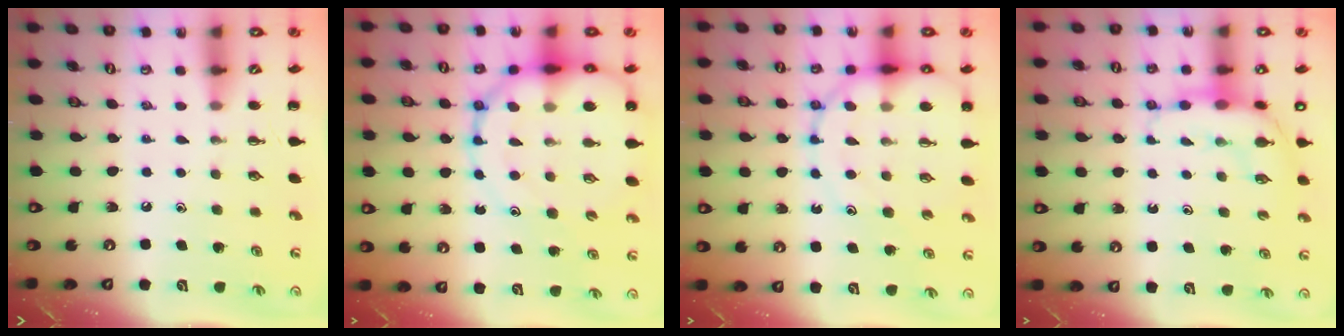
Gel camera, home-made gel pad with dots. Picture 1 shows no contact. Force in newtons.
{"total": 19.0, "press": 18.5, "slide": 4.1}
{"total": 13.9, "press": 13.6, "slide": 3.1}
{"total": 8.7, "press": 8.5, "slide": 1.6}